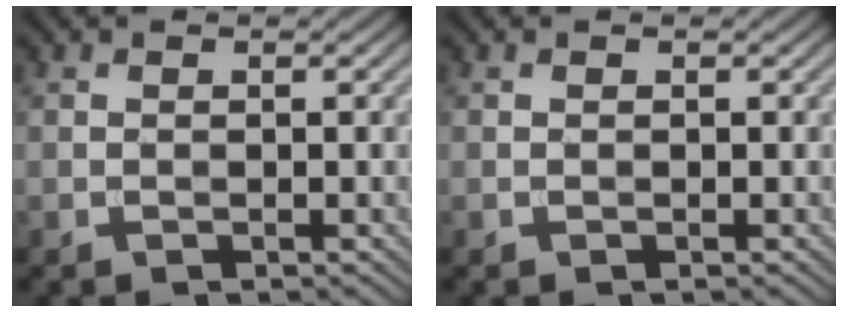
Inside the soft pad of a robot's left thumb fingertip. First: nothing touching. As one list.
[{"total": 0.0}]